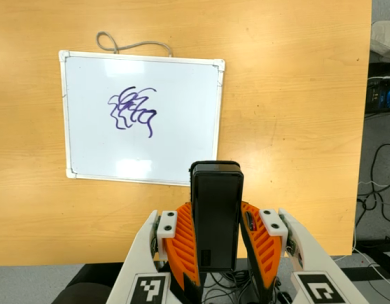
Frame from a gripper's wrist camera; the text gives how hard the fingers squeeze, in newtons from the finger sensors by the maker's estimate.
{"total": 4.5, "left": 2.9, "right": 6.0}